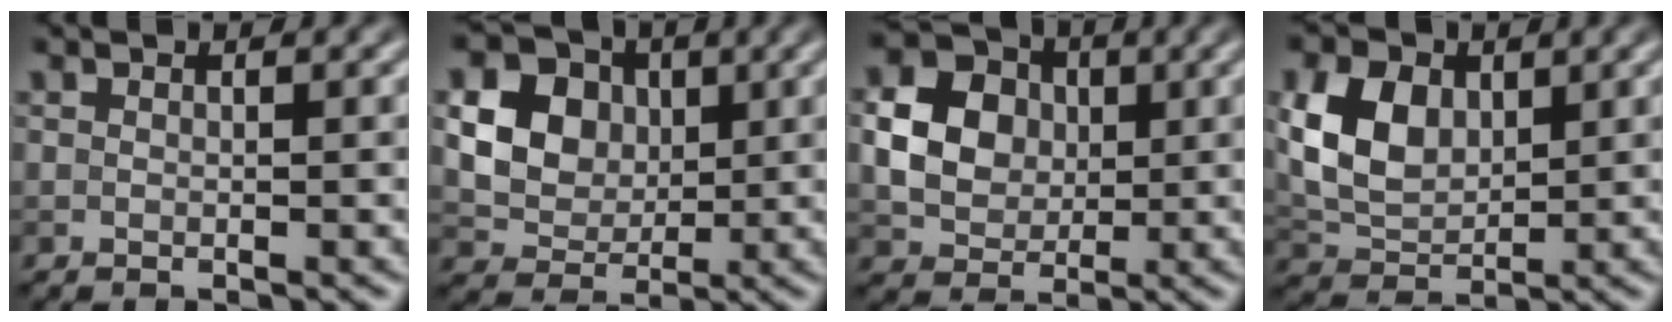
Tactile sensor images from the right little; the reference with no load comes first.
{"total": 11.2, "force": [3.4, 9.4, 5.1], "torque": [-0.131, 0.024, 0.064]}
{"total": 5.7, "force": [0.6, 4.8, 3.1], "torque": [-0.062, 0.004, 0.009]}
{"total": 6.0, "force": [1.5, 4.2, 4.1], "torque": [-0.092, 0.004, 0.029]}